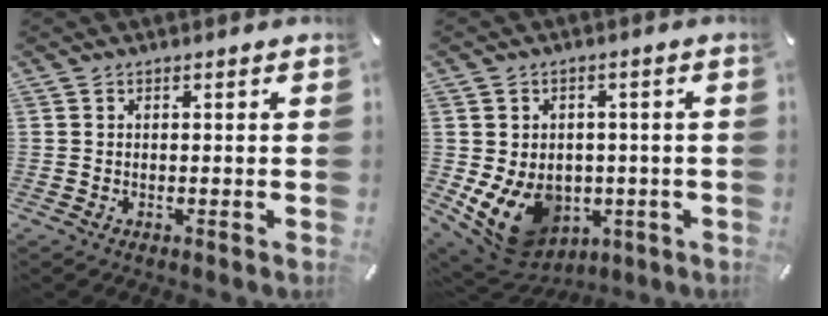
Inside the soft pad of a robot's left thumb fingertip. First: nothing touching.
{"total": 11.3, "force": [-2.7, 9.4, 5.7], "torque": [-0.122, -0.003, -0.042]}